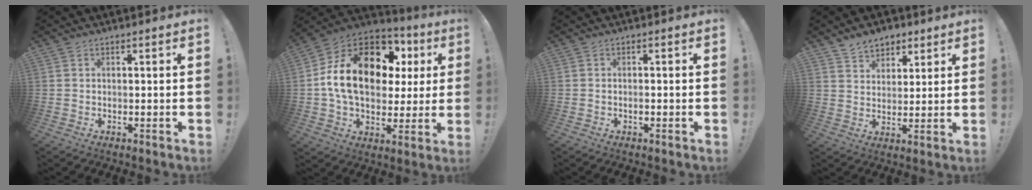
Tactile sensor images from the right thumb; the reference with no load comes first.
{"total": 20.2, "force": [4.7, 13.6, 14.2], "torque": [-0.220, -0.007, 0.098]}
{"total": 0.8, "force": [-0.5, 0.4, 0.5], "torque": [-0.008, 0.002, -0.009]}
{"total": 7.5, "force": [5.3, 5.1, 1.3], "torque": [-0.014, -0.036, 0.103]}